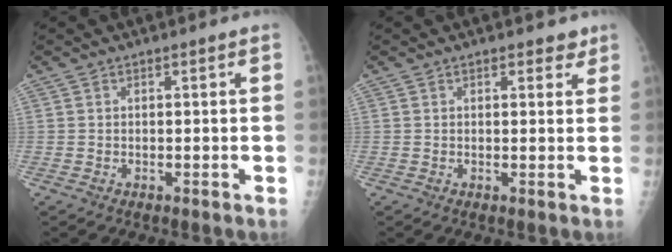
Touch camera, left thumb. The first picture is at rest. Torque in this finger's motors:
{"motor_torque": [-0.42, -0.08, -0.30, -0.20, -0.03]}